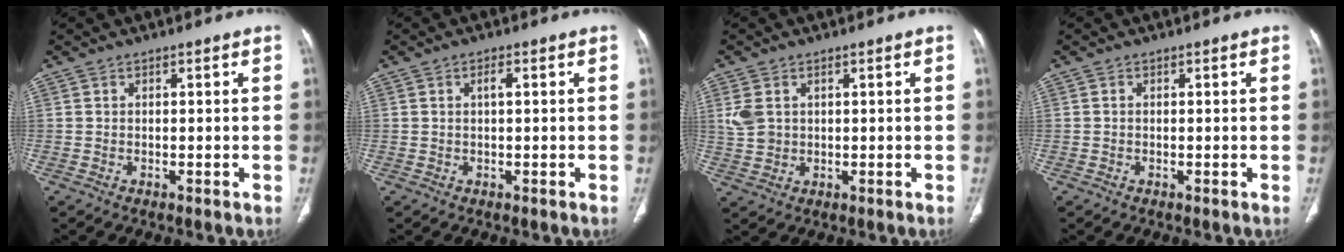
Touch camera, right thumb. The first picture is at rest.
{"total": 1.6, "force": [0.4, 0.4, 1.5], "torque": [-0.029, 0.002, 0.007]}
{"total": 4.4, "force": [1.4, 3.2, 2.7], "torque": [-0.058, -0.002, 0.036]}
{"total": 0.0}